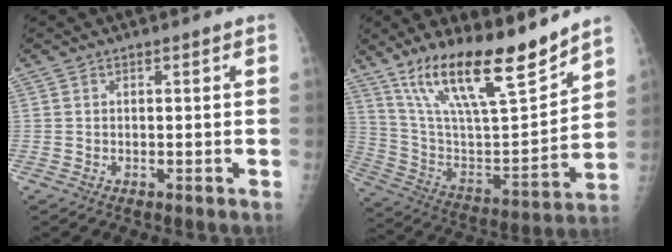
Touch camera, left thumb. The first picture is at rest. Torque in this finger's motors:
{"motor_torque": [1.07, 0.72, 1.46, -1.31, 0.15]}